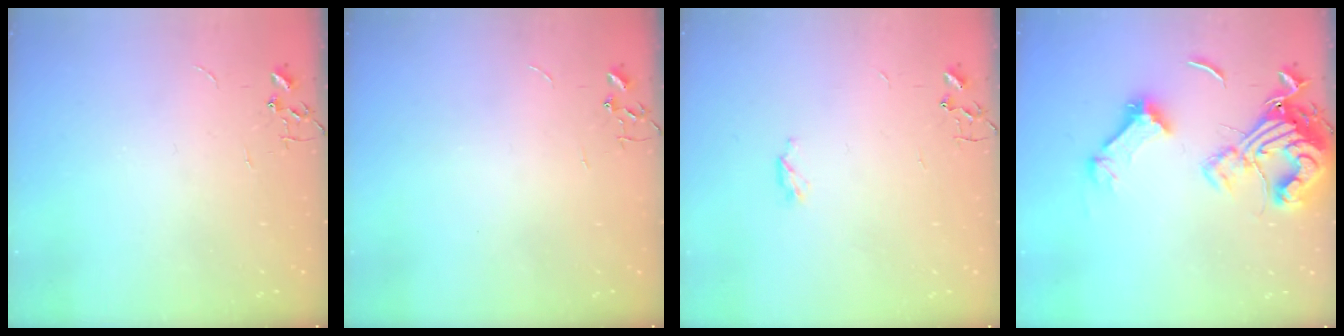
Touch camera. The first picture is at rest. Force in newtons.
{"total": 0.0}
{"total": 3.3, "press": 3.3, "slide": 0.5}
{"total": 18.4, "press": 18.3, "slide": 1.9}